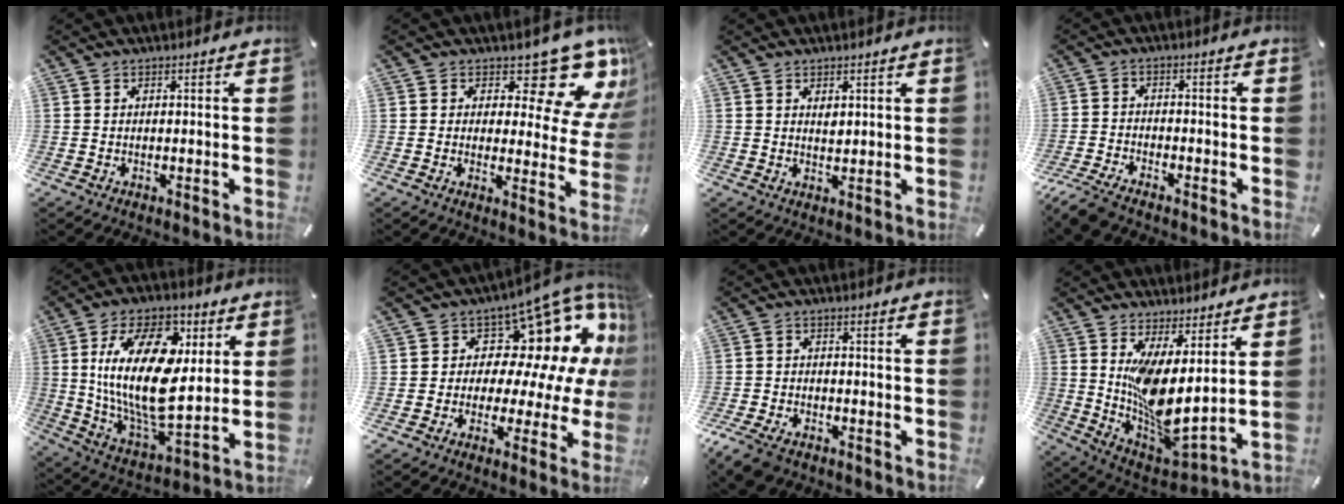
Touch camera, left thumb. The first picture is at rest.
{"total": 13.9, "force": [9.0, 6.3, 8.5], "torque": [-0.101, -0.071, 0.149]}
{"total": 1.8, "force": [1.0, 1.1, 0.9], "torque": [-0.011, -0.003, 0.017]}
{"total": 5.3, "force": [-4.8, 1.1, 2.0], "torque": [-0.055, 0.007, -0.095]}
{"total": 23.9, "force": [6.1, 13.2, 19.0], "torque": [-0.375, -0.016, 0.098]}
{"total": 17.0, "force": [6.5, 11.0, 11.2], "torque": [-0.145, -0.063, 0.113]}
{"total": 5.2, "force": [-3.7, 2.6, 2.4], "torque": [-0.071, 0.008, -0.076]}
{"total": 11.0, "force": [2.6, 4.4, 9.7], "torque": [-0.186, -0.066, 0.055]}